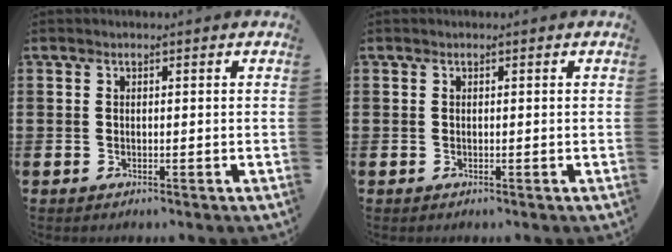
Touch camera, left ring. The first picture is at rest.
{"total": 0.0}